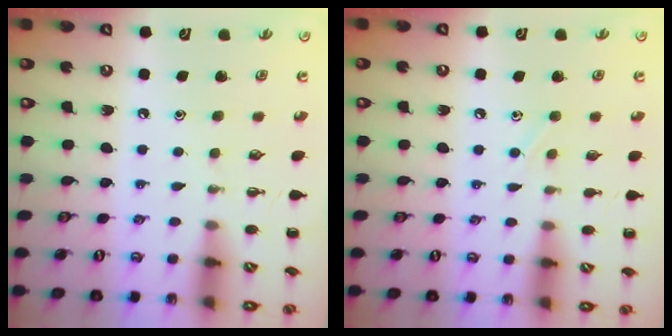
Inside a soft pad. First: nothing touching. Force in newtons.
{"total": 4.1, "press": 3.9, "slide": 1.1}